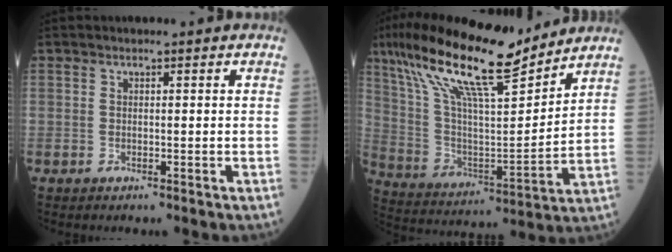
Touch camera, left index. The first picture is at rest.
{"total": 20.3, "force": [15.5, 2.8, 12.8], "torque": [-0.238, 0.016, 0.282]}